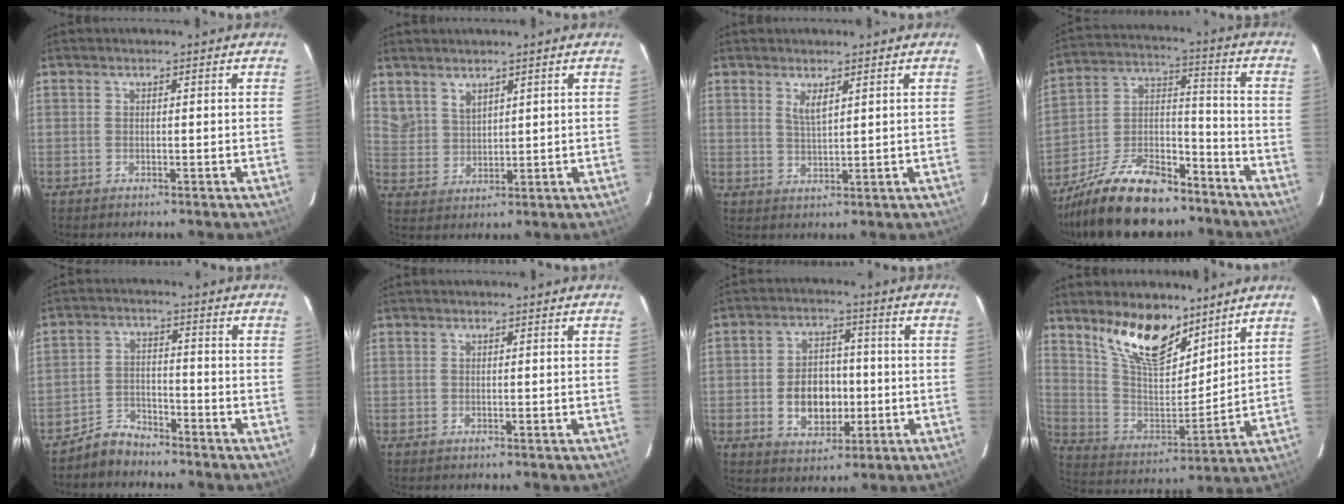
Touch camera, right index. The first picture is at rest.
{"total": 4.8, "force": [3.9, 2.5, 1.3], "torque": [-0.020, 0.007, 0.086]}
{"total": 2.9, "force": [1.6, 0.8, 2.2], "torque": [-0.040, -0.004, 0.030]}
{"total": 20.6, "force": [-15.3, 8.9, 10.7], "torque": [-0.218, 0.012, -0.250]}
{"total": 5.0, "force": [-4.7, 1.9, 0.2], "torque": [-0.012, 0.016, -0.086]}
{"total": 0.0}
{"total": 9.7, "force": [-1.9, 7.1, 6.4], "torque": [-0.127, 0.017, -0.020]}
{"total": 15.7, "force": [11.2, 6.6, 8.8], "torque": [-0.168, -0.004, 0.214]}